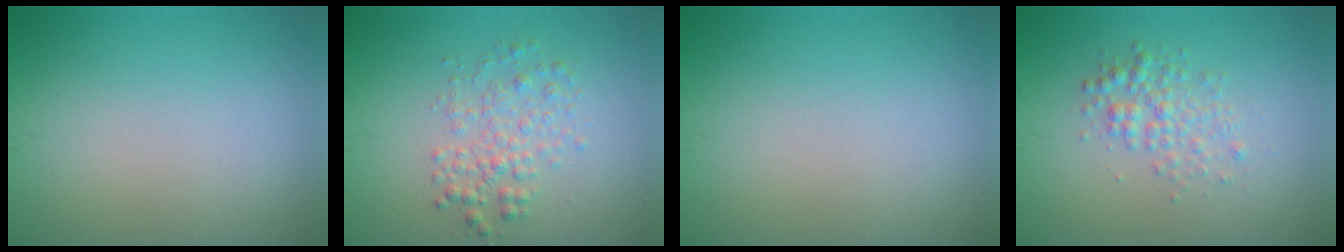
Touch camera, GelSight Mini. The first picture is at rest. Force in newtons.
{"total": 2.7, "press": 2.7, "slide": 0.0}
{"total": 0.0}
{"total": 2.5, "press": 2.5, "slide": 0.0}